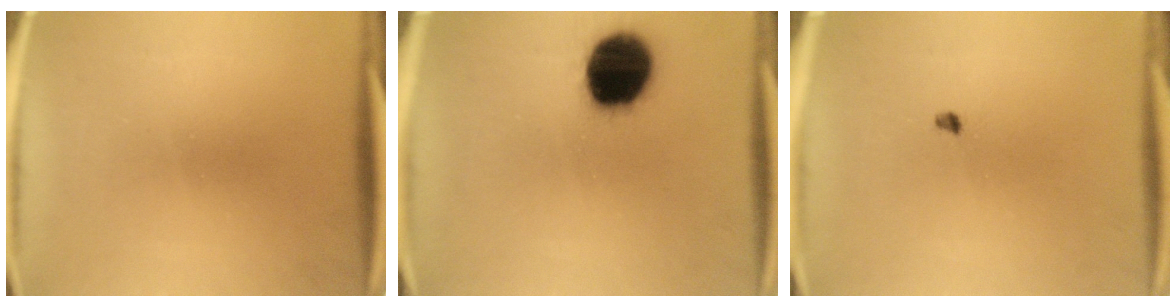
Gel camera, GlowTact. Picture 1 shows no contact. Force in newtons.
{"total": 19.2}
{"total": 1.1}